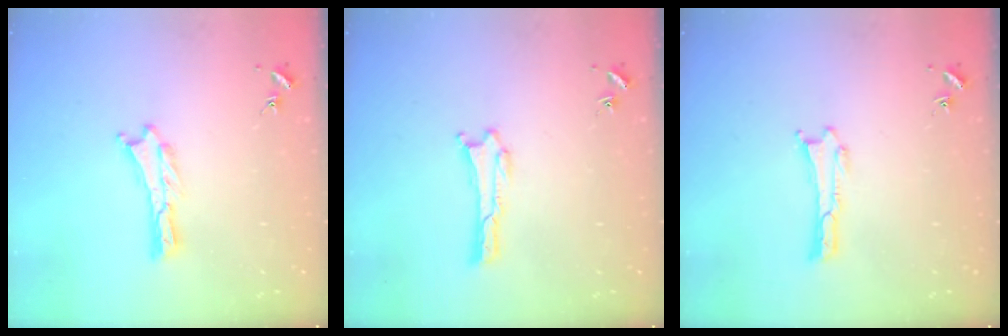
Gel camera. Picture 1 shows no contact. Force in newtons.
{"total": 0.0}
{"total": 0.0}